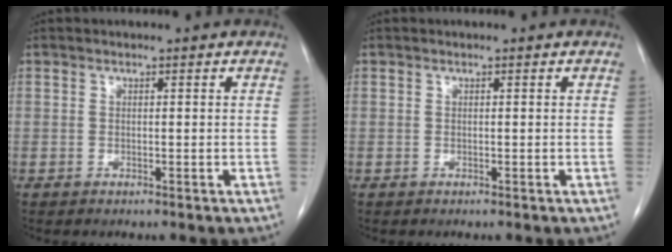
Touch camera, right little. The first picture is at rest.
{"total": 0.0}